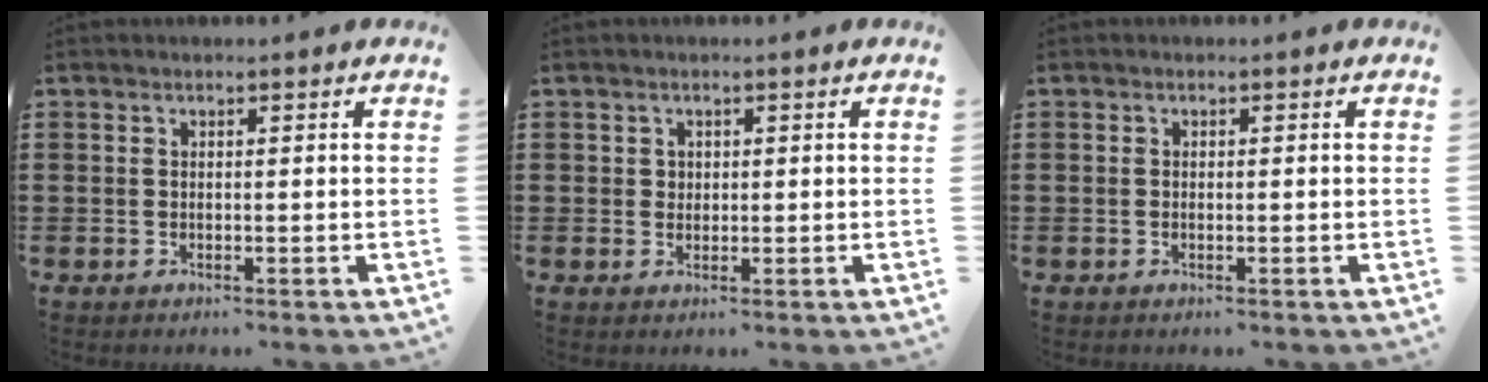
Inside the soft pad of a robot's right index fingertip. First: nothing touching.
{"total": 1.1, "force": [0.4, 1.0, 0.1], "torque": [-0.005, 0.004, 0.009]}
{"total": 0.0}